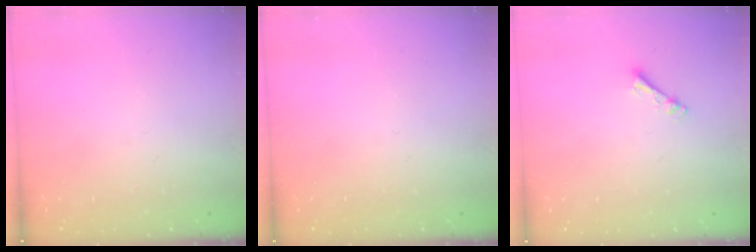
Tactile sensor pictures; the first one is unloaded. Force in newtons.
{"total": 0.0}
{"total": 2.7, "press": 2.7, "slide": 0.4}